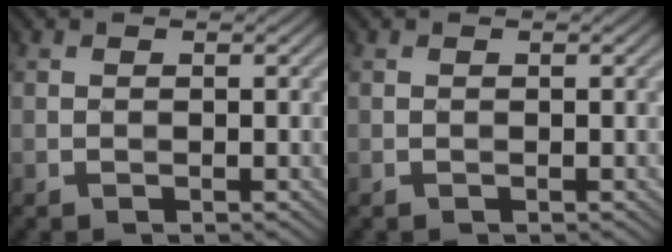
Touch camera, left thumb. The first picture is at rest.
{"total": 0.0}